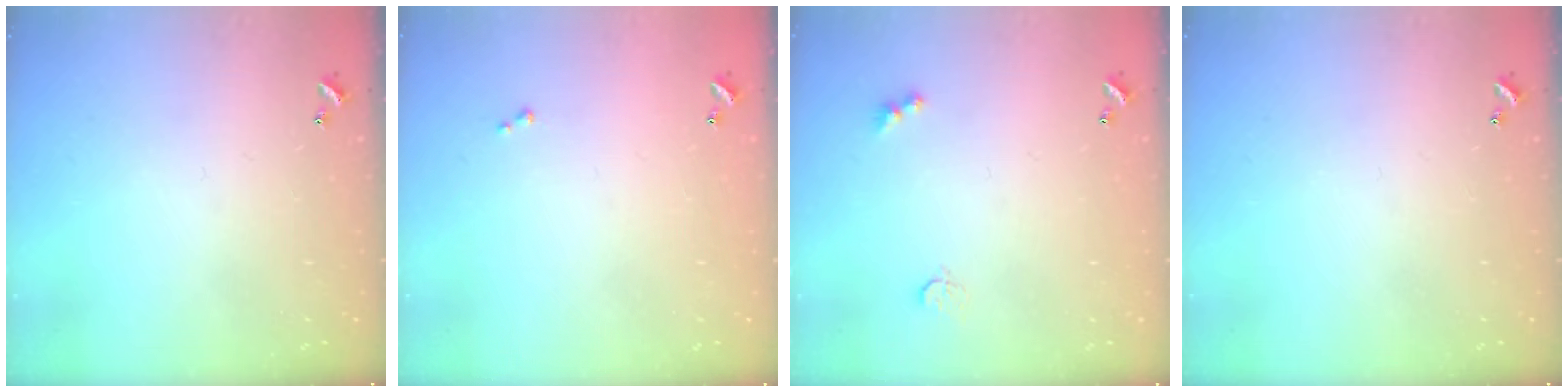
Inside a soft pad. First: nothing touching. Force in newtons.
{"total": 0.0}
{"total": 2.9, "press": 2.8, "slide": 0.7}
{"total": 0.0}